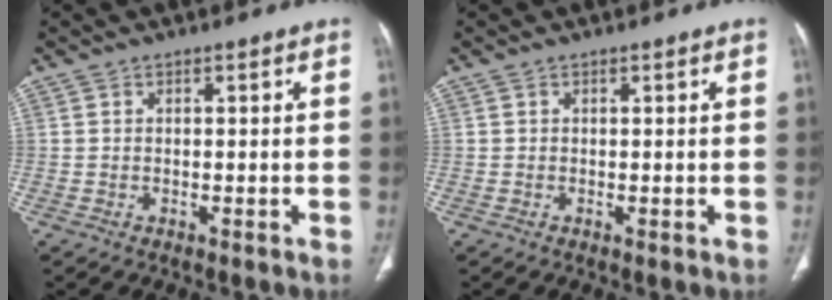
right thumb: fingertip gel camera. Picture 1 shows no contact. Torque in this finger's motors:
{"motor_torque": [-0.13, -0.07, -0.06, 0.55, 0.06]}